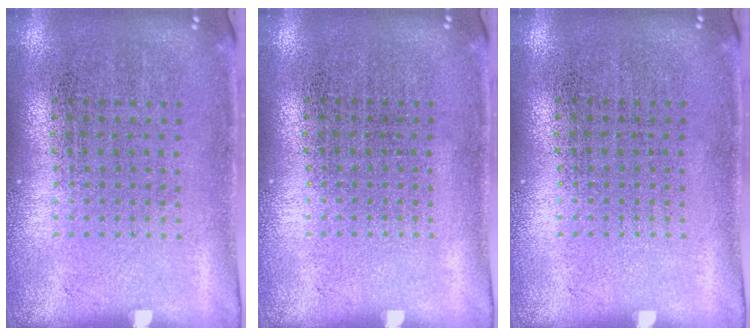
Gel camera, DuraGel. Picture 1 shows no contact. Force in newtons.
{"total": 0.0}
{"total": 0.0}